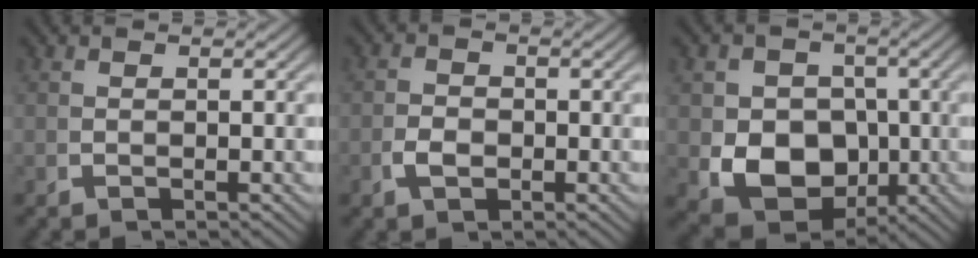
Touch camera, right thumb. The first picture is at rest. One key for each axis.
{"total": 1.6, "fx": -0.6, "fy": 1.2, "fz": 1.0, "tx": -0.015, "ty": -0.002, "tz": -0.008}
{"total": 11.4, "fx": -1.2, "fy": 9.0, "fz": 6.8, "tx": -0.144, "ty": -0.052, "tz": 0.003}